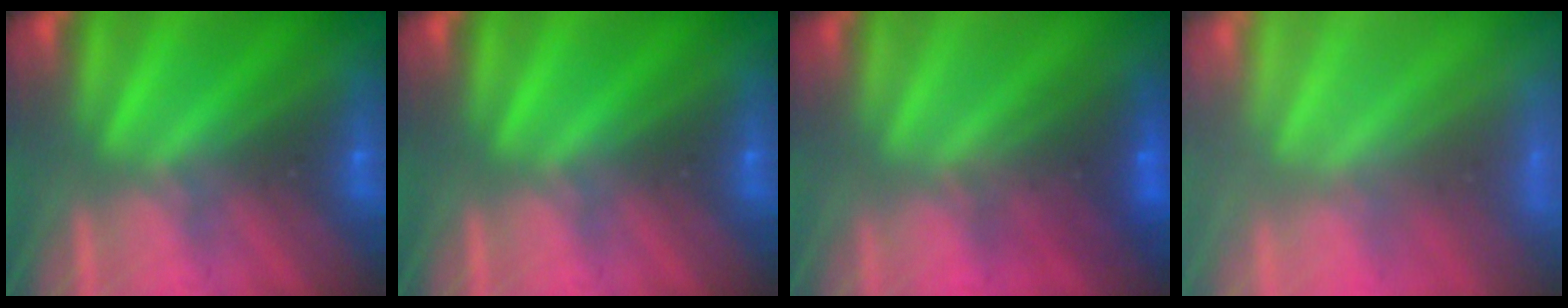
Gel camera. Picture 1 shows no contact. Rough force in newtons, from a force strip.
{"total": 0.0}
{"total": 2.5}
{"total": 8.5}